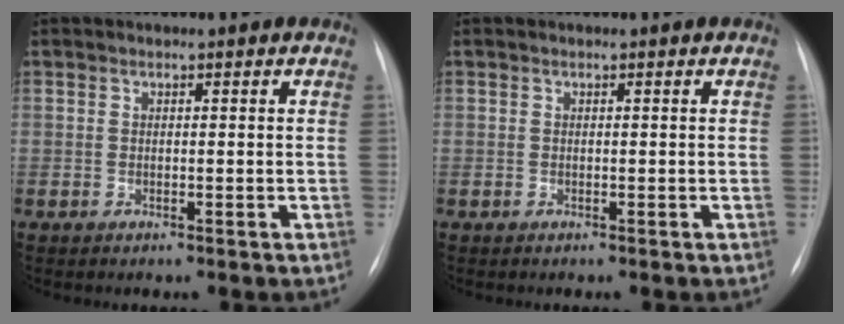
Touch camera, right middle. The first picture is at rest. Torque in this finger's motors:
{"motor_torque": [0.15, -0.13, -0.01, 0.00]}